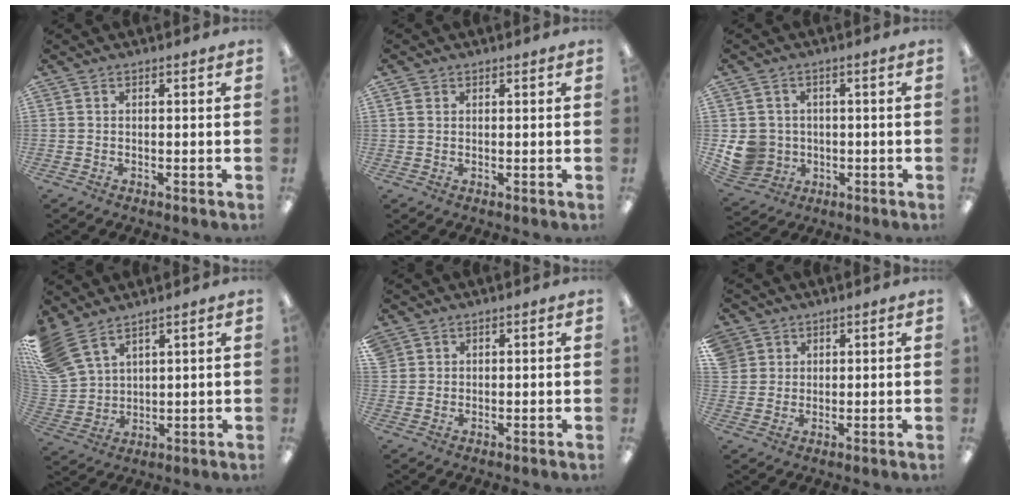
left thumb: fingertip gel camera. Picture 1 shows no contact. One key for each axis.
{"total": 1.8, "fx": 0.9, "fy": 1.5, "fz": 0.6, "tx": -0.015, "ty": 0.003, "tz": 0.016}
{"total": 8.1, "fx": -0.8, "fy": 7.7, "fz": 2.3, "tx": -0.074, "ty": 0.014, "tz": -0.007}
{"total": 12.1, "fx": 8.8, "fy": 6.3, "fz": 5.4, "tx": -0.138, "ty": -0.025, "tz": 0.178}
{"total": 2.3, "fx": 1.5, "fy": 1.8, "fz": 0.1, "tx": -0.007, "ty": 0.002, "tz": 0.030}
{"total": 4.6, "fx": 2.6, "fy": 3.8, "fz": -0.4, "tx": 0.003, "ty": -0.008, "tz": 0.046}